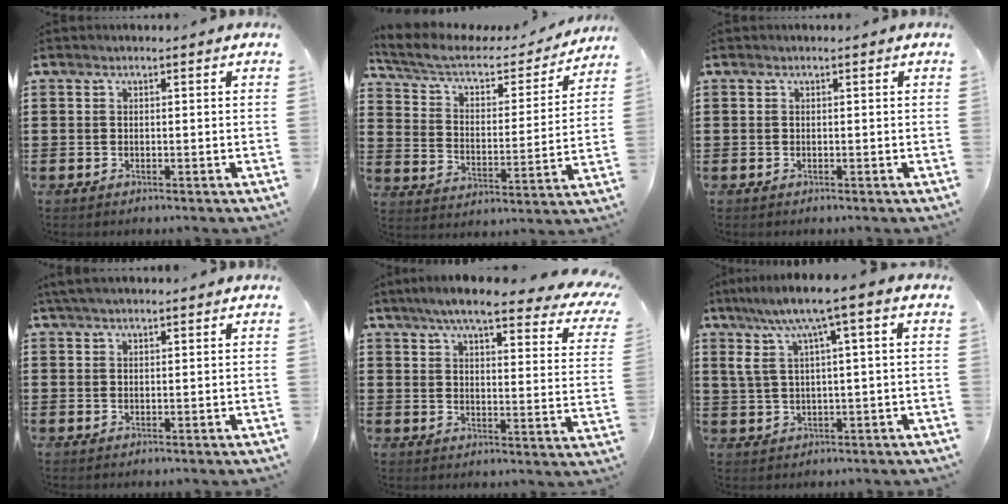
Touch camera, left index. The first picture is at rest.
{"total": 6.1, "force": [4.8, 2.1, 3.1], "torque": [-0.082, -0.029, 0.078]}
{"total": 0.0}
{"total": 2.0, "force": [1.6, 0.3, 1.1], "torque": [-0.023, 0.004, 0.030]}
{"total": 7.4, "force": [5.9, 0.4, 4.6], "torque": [-0.094, -0.034, 0.095]}
{"total": 7.3, "force": [2.7, 0.7, 6.7], "torque": [-0.154, -0.010, 0.037]}